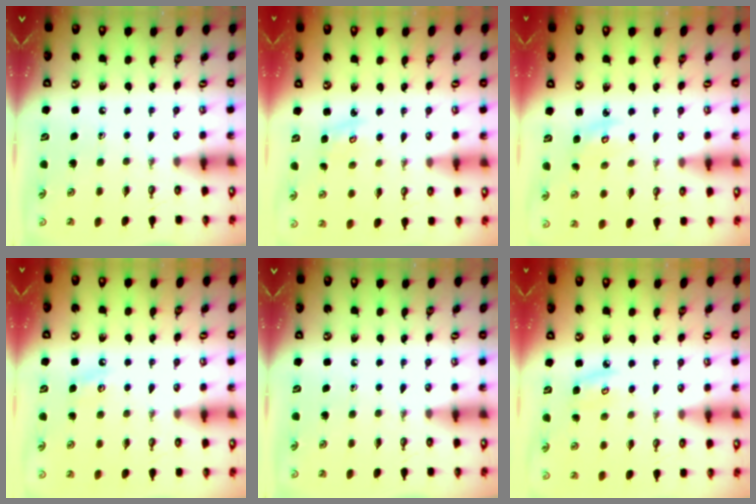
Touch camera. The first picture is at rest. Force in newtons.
{"total": 2.7, "press": 2.7, "slide": 0.3}
{"total": 2.7, "press": 2.7, "slide": 0.0}
{"total": 2.8, "press": 2.7, "slide": 0.5}
{"total": 0.0}
{"total": 5.6, "press": 5.6, "slide": 0.6}